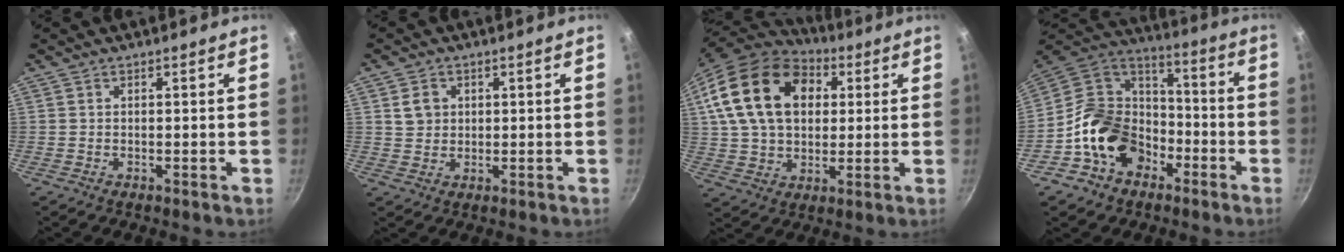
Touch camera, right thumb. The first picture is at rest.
{"total": 3.7, "force": [1.0, 3.2, 1.5], "torque": [-0.010, 0.003, 0.019]}
{"total": 21.9, "force": [6.3, 15.3, 14.4], "torque": [-0.234, 0.010, 0.109]}
{"total": 17.5, "force": [-7.1, 13.6, 8.5], "torque": [-0.108, 0.070, -0.132]}